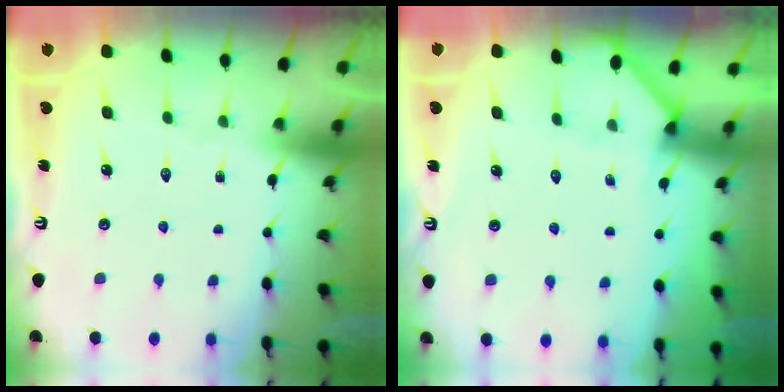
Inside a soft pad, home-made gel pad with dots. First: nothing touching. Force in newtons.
{"total": 2.2, "press": 2.2, "slide": 0.3}